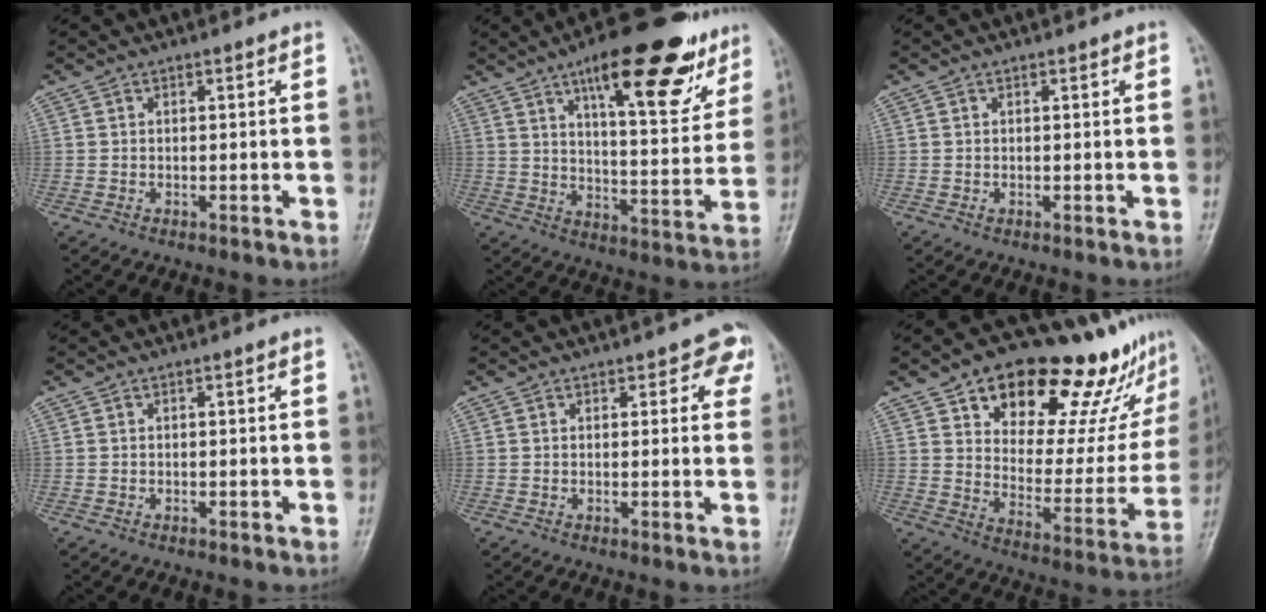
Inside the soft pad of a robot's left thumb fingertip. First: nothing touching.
{"total": 21.1, "force": [12.3, 7.2, 15.6], "torque": [-0.181, -0.045, 0.183]}
{"total": 0.5, "force": [0.2, 0.5, 0.2], "torque": [0.002, 0.000, 0.001]}
{"total": 0.0}
{"total": 4.5, "force": [2.6, 2.4, 2.7], "torque": [0.008, -0.005, 0.022]}
{"total": 27.2, "force": [19.4, 12.0, 14.8], "torque": [-0.161, -0.077, 0.277]}